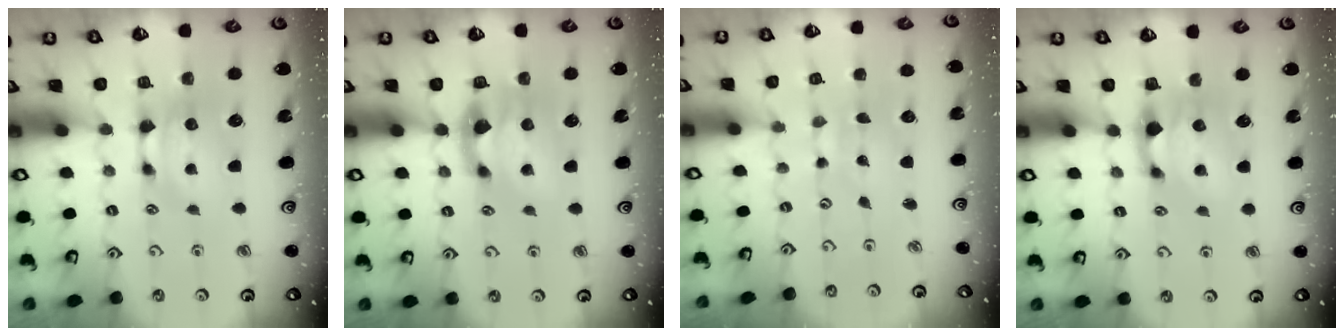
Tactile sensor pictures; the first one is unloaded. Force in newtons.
{"total": 2.6, "press": 2.0, "slide": 1.7}
{"total": 7.1, "press": 7.1, "slide": 0.4}
{"total": 1.4, "press": 0.8, "slide": 1.2}